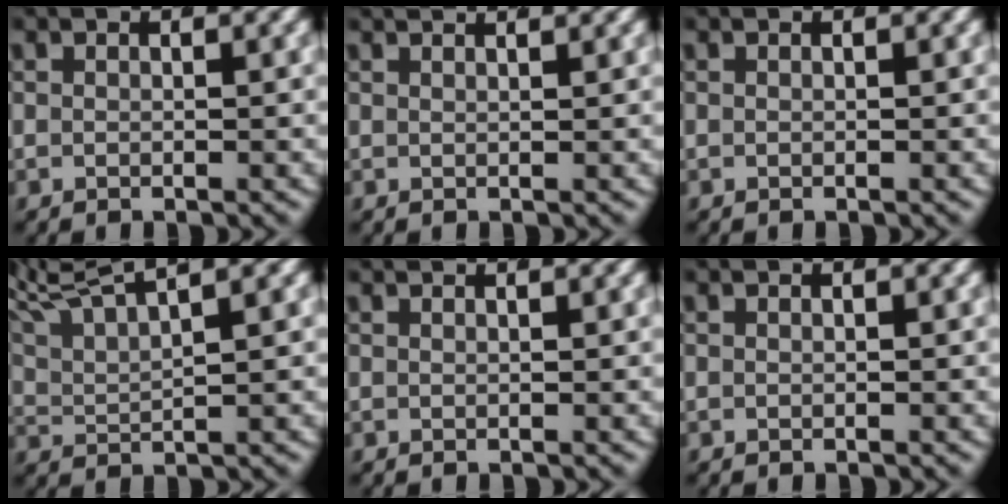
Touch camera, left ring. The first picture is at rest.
{"total": 1.8, "force": [1.6, -0.4, 0.6], "torque": [-0.001, 0.003, 0.026]}
{"total": 0.0}
{"total": 7.5, "force": [5.4, 3.4, 3.9], "torque": [-0.075, 0.021, 0.081]}
{"total": 0.8, "force": [0.7, -0.4, 0.1], "torque": [0.005, 0.002, 0.011]}
{"total": 0.0}